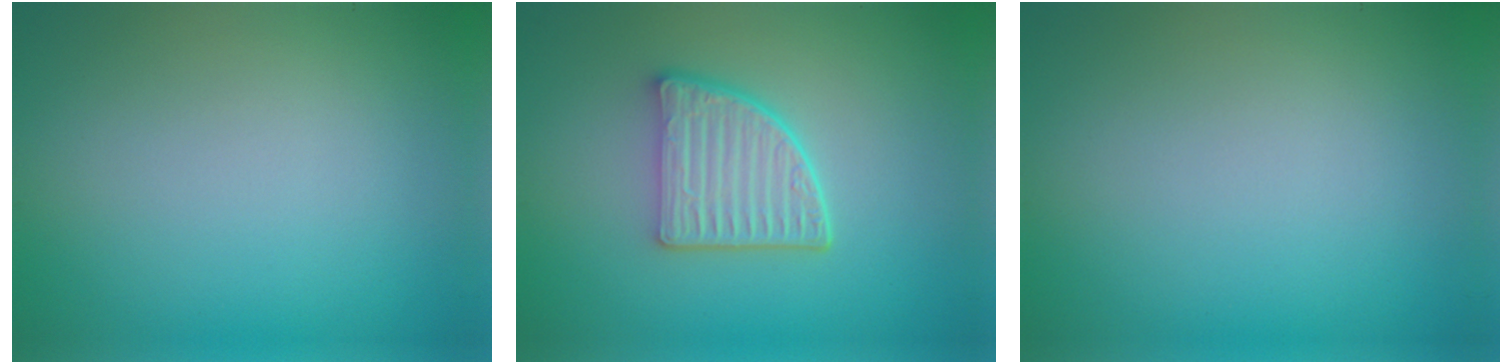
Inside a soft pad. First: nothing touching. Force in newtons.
{"total": 4.8, "press": 3.8, "slide": 2.9}
{"total": 0.0}